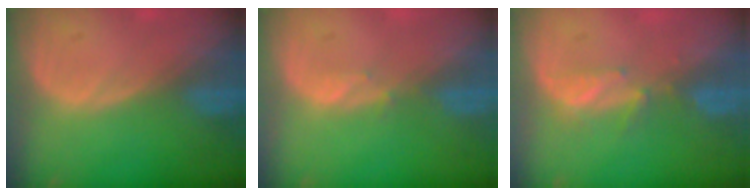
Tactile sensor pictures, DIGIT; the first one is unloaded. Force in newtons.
{"total": 0.8, "press": 0.8, "slide": 0.3}
{"total": 2.7, "press": 2.6, "slide": 0.8}